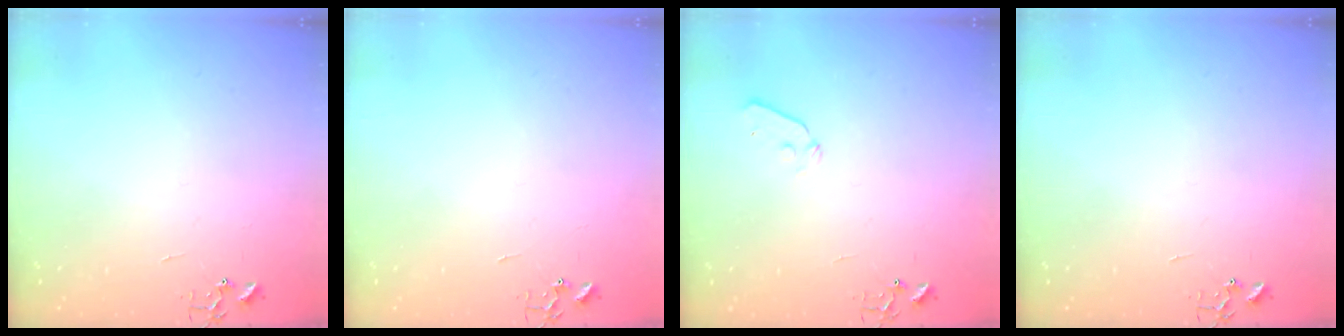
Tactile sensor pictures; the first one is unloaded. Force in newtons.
{"total": 0.0}
{"total": 4.9, "press": 4.8, "slide": 0.7}
{"total": 0.0}